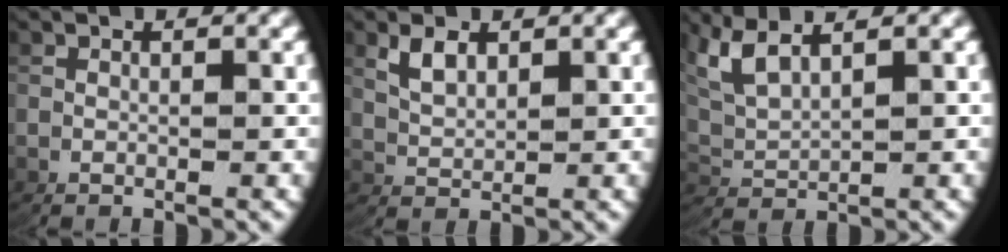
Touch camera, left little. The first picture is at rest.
{"total": 1.9, "force": [1.4, 0.4, 1.2], "torque": [-0.030, -0.003, 0.036]}
{"total": 4.6, "force": [2.3, 2.7, 2.9], "torque": [-0.088, -0.004, 0.051]}